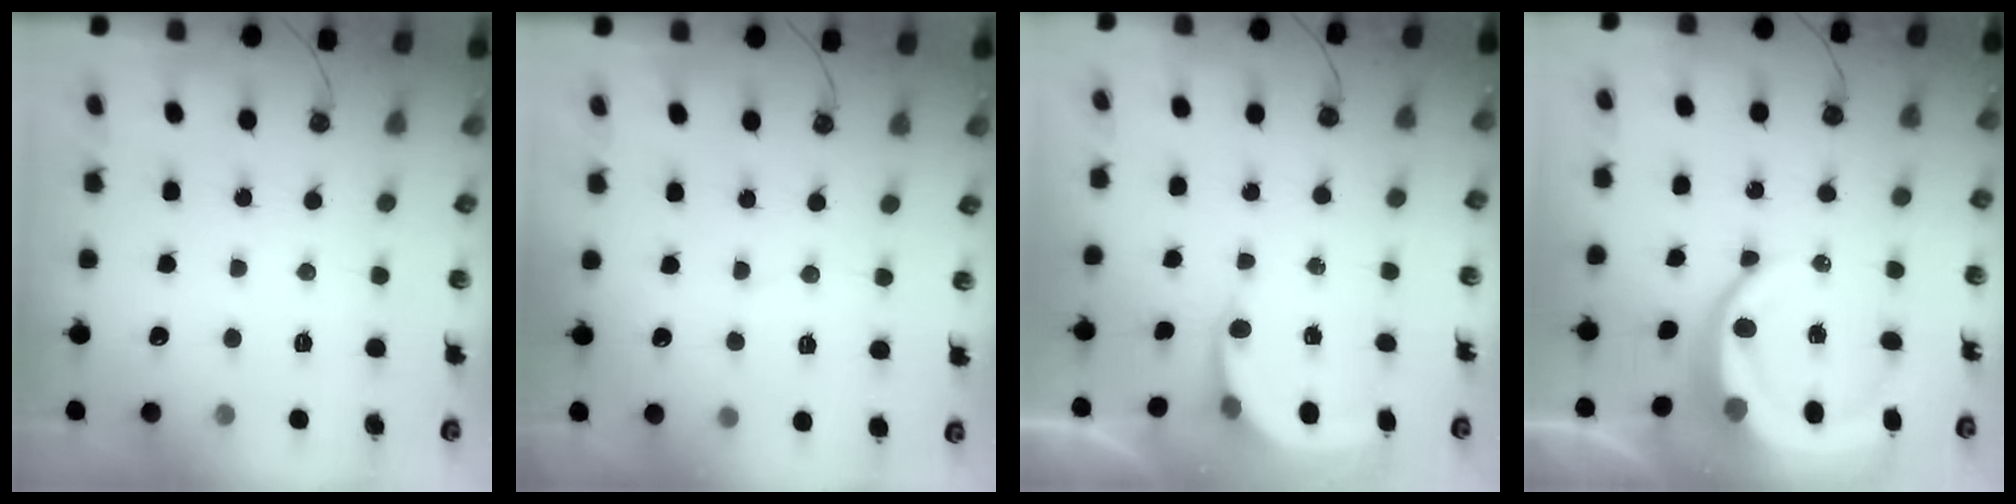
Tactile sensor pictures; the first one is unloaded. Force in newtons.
{"total": 2.1, "press": 2.1, "slide": 0.2}
{"total": 5.1, "press": 5.0, "slide": 0.4}
{"total": 13.6, "press": 13.5, "slide": 1.5}